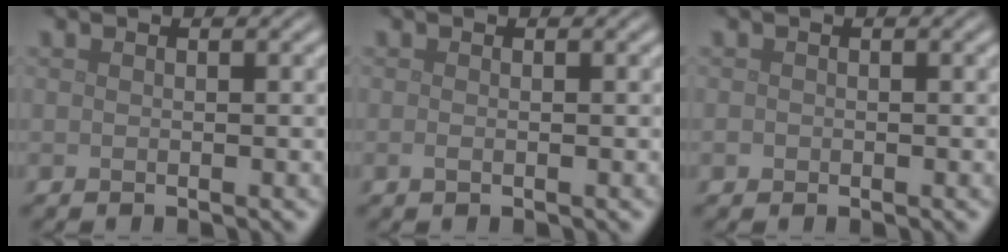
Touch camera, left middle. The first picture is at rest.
{"total": 0.6, "force": [-0.2, 0.2, 0.5], "torque": [-0.012, -0.003, -0.003]}
{"total": 0.5, "force": [-0.2, 0.5, 0.1], "torque": [0.001, -0.004, -0.005]}